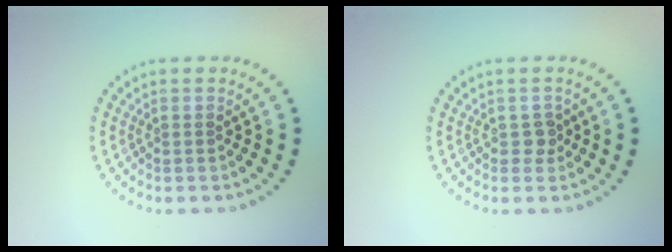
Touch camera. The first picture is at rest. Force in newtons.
{"total": 1.1, "press": 1.0, "slide": 0.5}